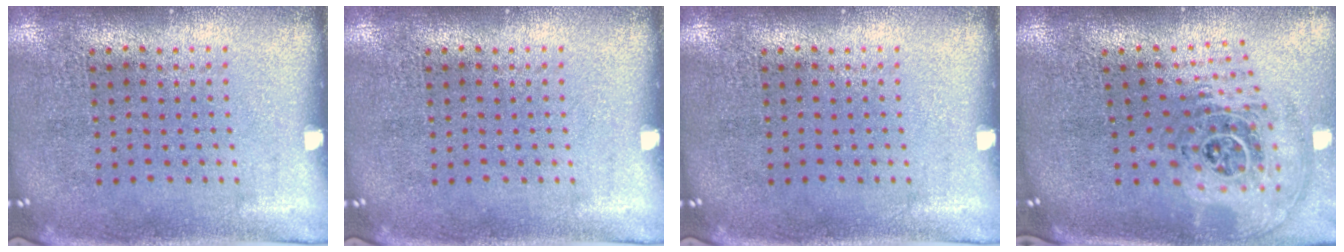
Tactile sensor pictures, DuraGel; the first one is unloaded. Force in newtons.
{"total": 0.0}
{"total": 0.0}
{"total": 2.0, "press": 1.5, "slide": 1.3}